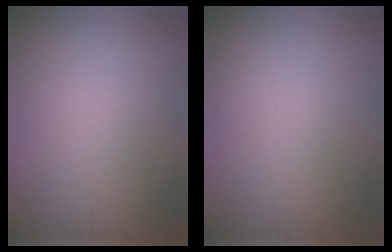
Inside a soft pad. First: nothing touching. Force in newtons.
{"total": 0.0}